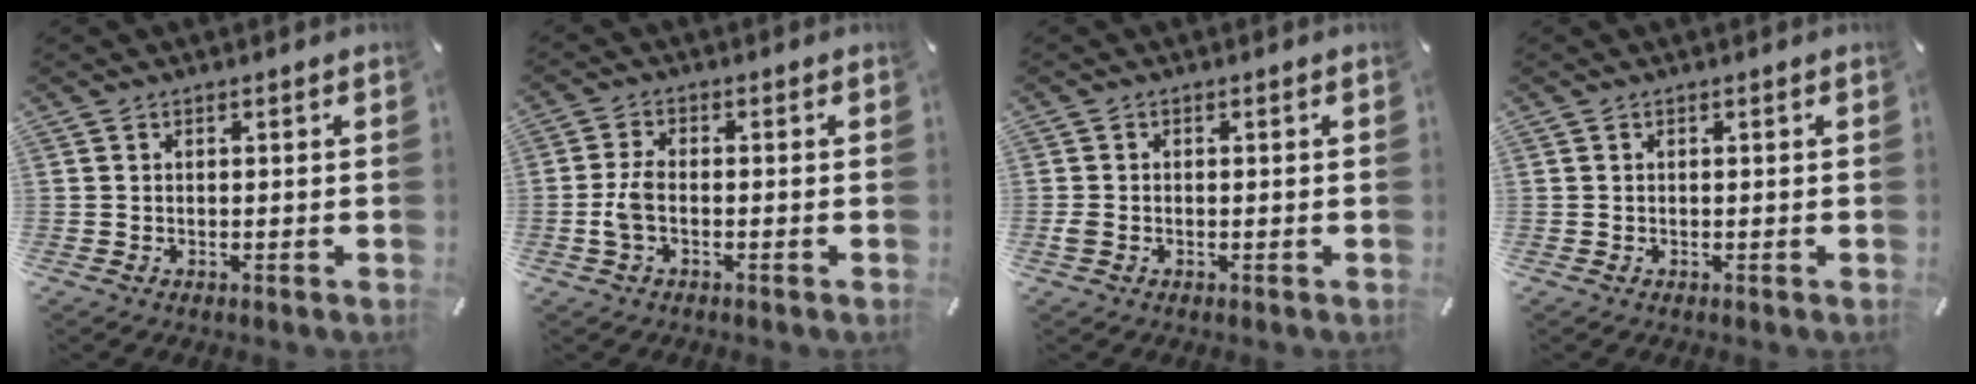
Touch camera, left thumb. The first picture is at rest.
{"total": 4.1, "force": [-1.0, 1.8, 3.5], "torque": [-0.080, 0.001, -0.023]}
{"total": 1.7, "force": [-0.6, 1.2, 1.1], "torque": [-0.025, 0.001, -0.012]}
{"total": 0.0}